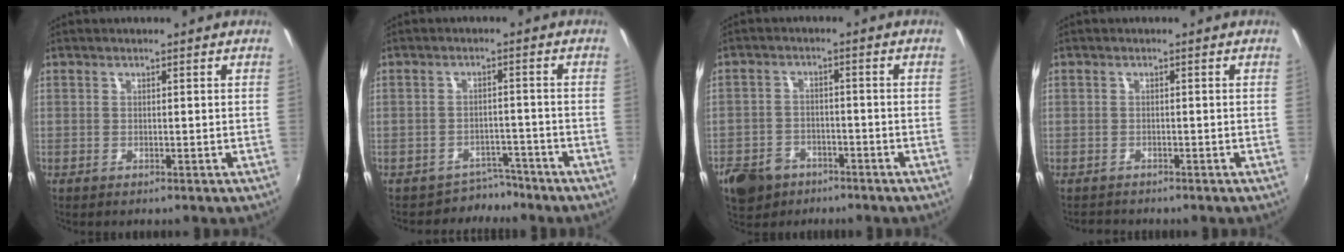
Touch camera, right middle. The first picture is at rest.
{"total": 4.1, "force": [-3.5, 1.8, -0.8], "torque": [0.013, 0.018, -0.052]}
{"total": 9.0, "force": [-5.6, 6.1, 3.4], "torque": [-0.099, 0.003, -0.090]}
{"total": 1.8, "force": [-1.5, 1.0, -0.1], "torque": [-0.003, 0.006, -0.023]}